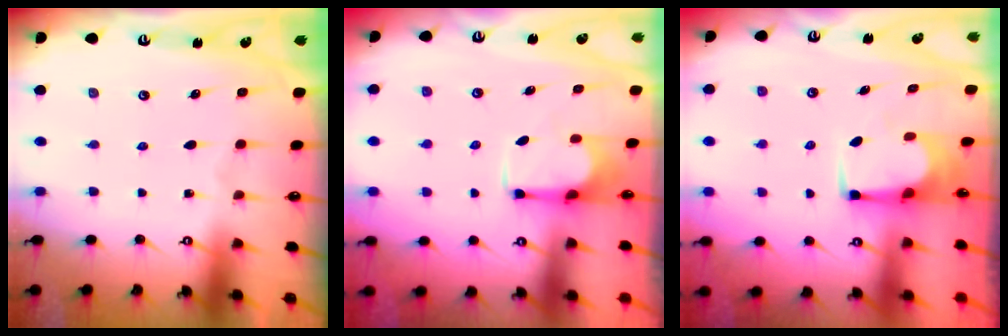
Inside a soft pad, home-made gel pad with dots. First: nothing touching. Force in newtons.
{"total": 2.8, "press": 2.6, "slide": 1.1}
{"total": 2.2, "press": 2.2, "slide": 0.1}